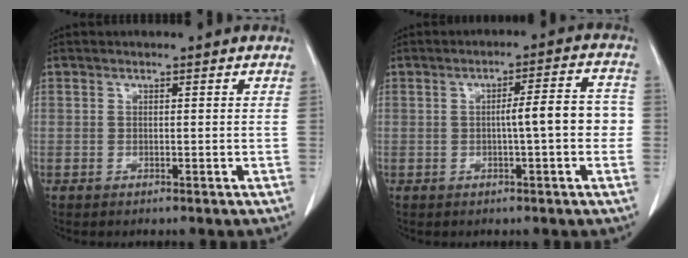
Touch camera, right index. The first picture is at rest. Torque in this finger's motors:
{"motor_torque": [0.55, -0.19, 0.35, 0.08]}